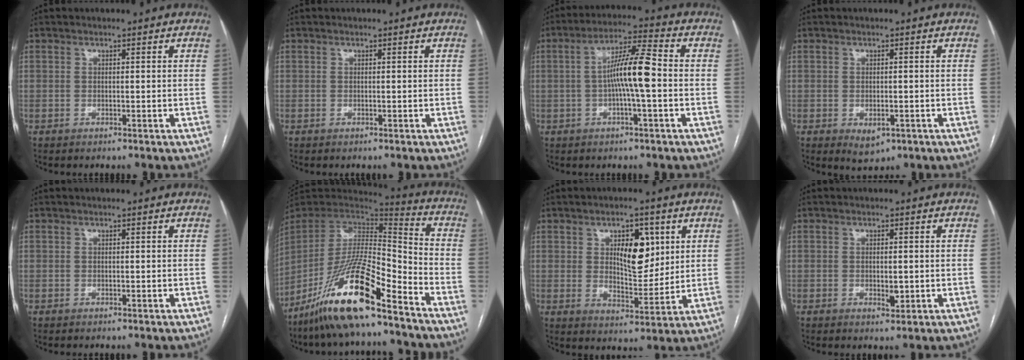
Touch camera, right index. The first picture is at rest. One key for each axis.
{"total": 0.0}
{"total": 8.7, "fx": -0.8, "fy": 0.4, "fz": 8.7, "tx": -0.158, "ty": 0.016, "tz": -0.020}
{"total": 3.1, "fx": -1.2, "fy": 1.7, "fz": 2.2, "tx": -0.031, "ty": -0.003, "tz": -0.006}
{"total": 0.0}
{"total": 19.0, "fx": -13.1, "fy": 2.6, "fz": 13.5, "tx": -0.281, "ty": -0.025, "tz": -0.245}
{"total": 8.5, "fx": 3.0, "fy": 3.9, "fz": 7.0, "tx": -0.105, "ty": 0.002, "tz": 0.054}
{"total": 2.1, "fx": -0.3, "fy": 0.9, "fz": 1.9, "tx": -0.033, "ty": -0.003, "tz": 0.000}